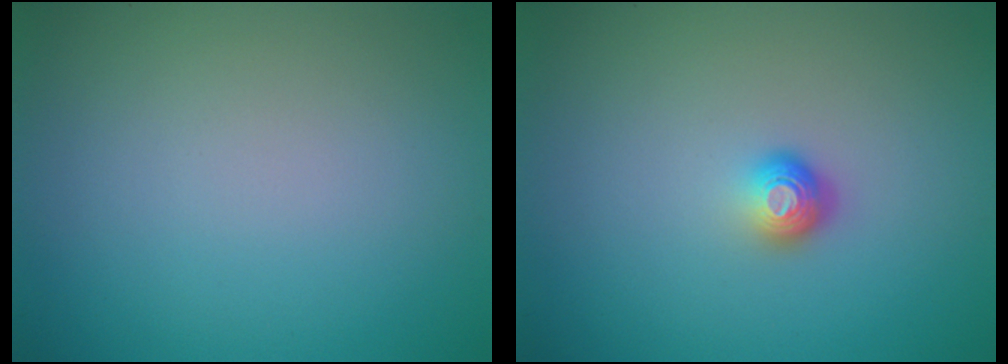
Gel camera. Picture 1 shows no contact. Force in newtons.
{"total": 1.8, "press": 1.2, "slide": 1.3}